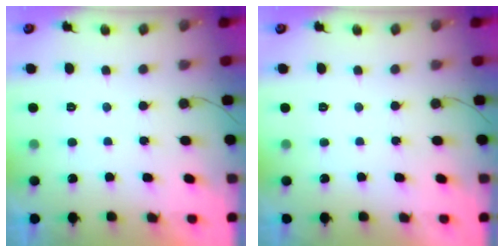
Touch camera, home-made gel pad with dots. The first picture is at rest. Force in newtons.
{"total": 0.0}